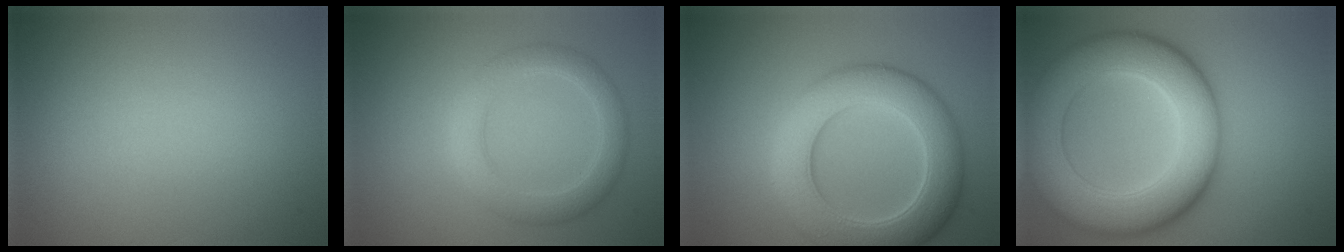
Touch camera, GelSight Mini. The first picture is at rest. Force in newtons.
{"total": 3.7, "press": 3.7, "slide": 0.5}
{"total": 8.6, "press": 8.6, "slide": 0.2}
{"total": 12.0, "press": 12.0, "slide": 0.6}